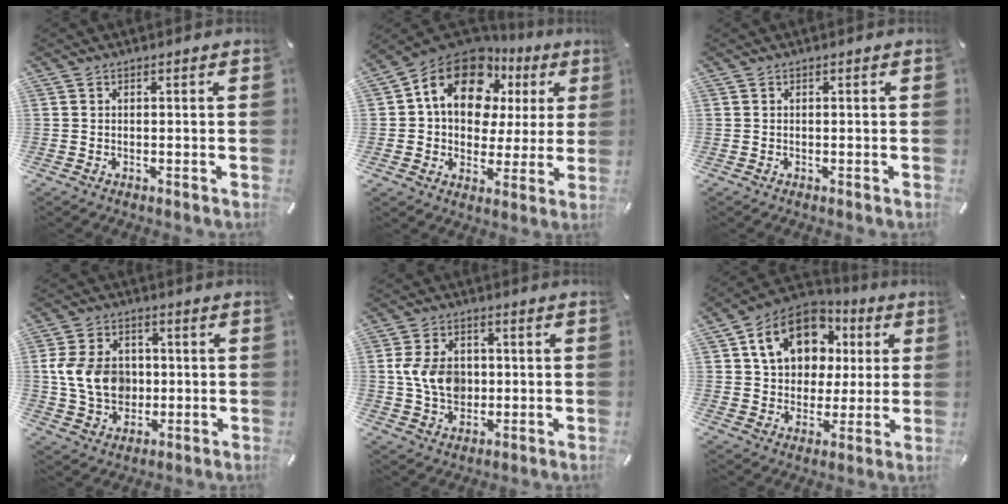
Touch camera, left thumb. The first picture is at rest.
{"total": 16.2, "force": [7.9, 11.0, 8.9], "torque": [-0.154, -0.039, 0.140]}
{"total": 0.0}
{"total": 11.5, "force": [0.3, 9.3, 6.9], "torque": [-0.160, 0.009, 0.005]}
{"total": 9.4, "force": [0.2, 7.5, 5.8], "torque": [-0.125, 0.005, 0.003]}
{"total": 15.1, "force": [5.9, 11.9, 7.1], "torque": [-0.129, -0.009, 0.118]}